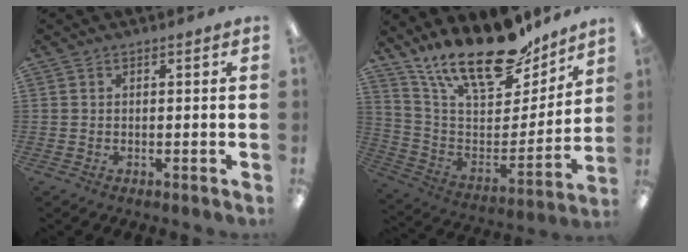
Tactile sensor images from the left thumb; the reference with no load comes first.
{"total": 23.0, "force": [17.7, 8.4, 12.0], "torque": [-0.203, -0.118, 0.310]}